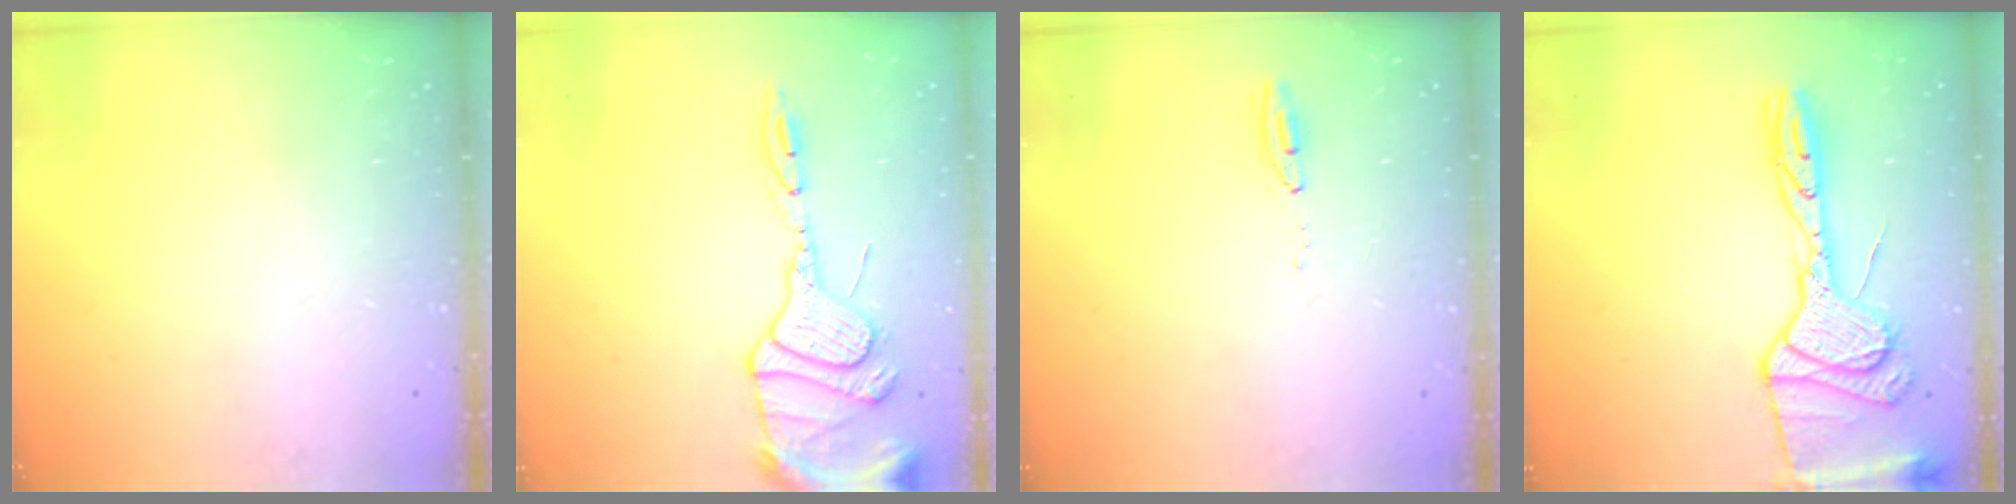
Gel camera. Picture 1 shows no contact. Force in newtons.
{"total": 14.4, "press": 14.4, "slide": 1.5}
{"total": 11.2, "press": 5.8, "slide": 9.6}
{"total": 18.9, "press": 18.8, "slide": 1.9}